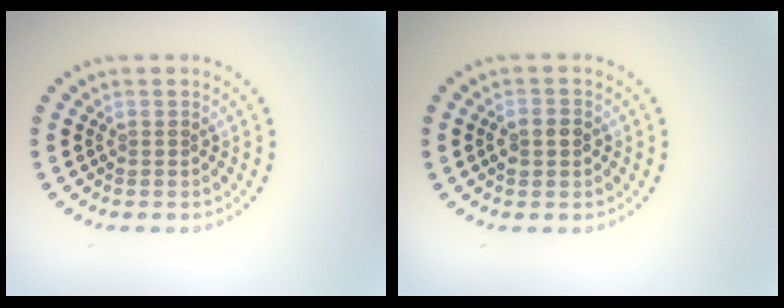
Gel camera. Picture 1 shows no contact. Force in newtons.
{"total": 2.3, "press": 2.3, "slide": 0.2}